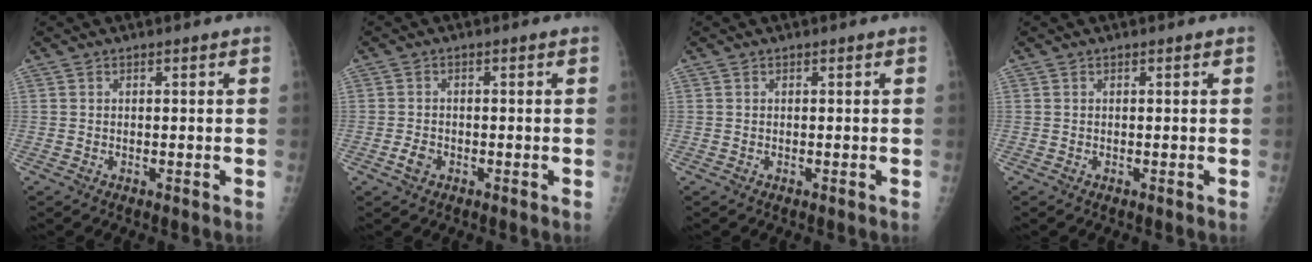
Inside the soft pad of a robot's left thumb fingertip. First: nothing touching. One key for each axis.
{"total": 2.1, "fx": -1.0, "fy": 1.5, "fz": 1.2, "tx": -0.020, "ty": 0.002, "tz": -0.019}
{"total": 0.0}
{"total": 0.0}